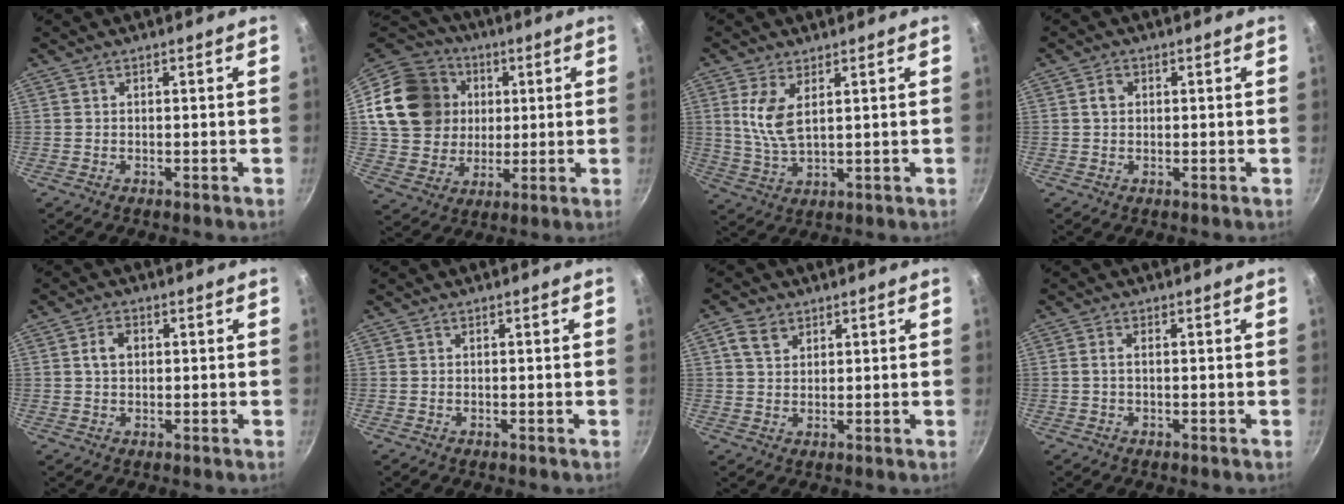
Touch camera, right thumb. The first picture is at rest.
{"total": 21.5, "force": [4.3, 18.3, 10.3], "torque": [-0.183, 0.023, 0.086]}
{"total": 7.1, "force": [2.3, 3.2, 5.9], "torque": [-0.118, -0.018, 0.052]}
{"total": 2.1, "force": [0.4, 1.7, 1.1], "torque": [-0.013, 0.004, 0.006]}
{"total": 3.5, "force": [0.6, 2.5, 2.3], "torque": [-0.030, 0.005, 0.009]}
{"total": 0.0}
{"total": 4.4, "force": [2.1, 3.2, 2.1], "torque": [-0.026, -0.001, 0.039]}
{"total": 1.5, "force": [0.0, 0.7, 1.3], "torque": [-0.035, 0.007, -0.003]}